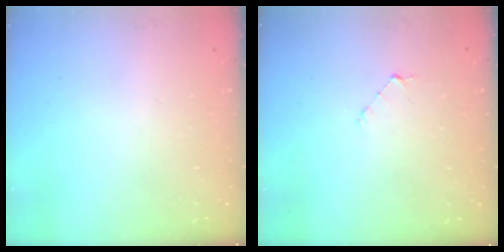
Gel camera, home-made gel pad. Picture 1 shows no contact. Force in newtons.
{"total": 3.4, "press": 3.4, "slide": 0.3}